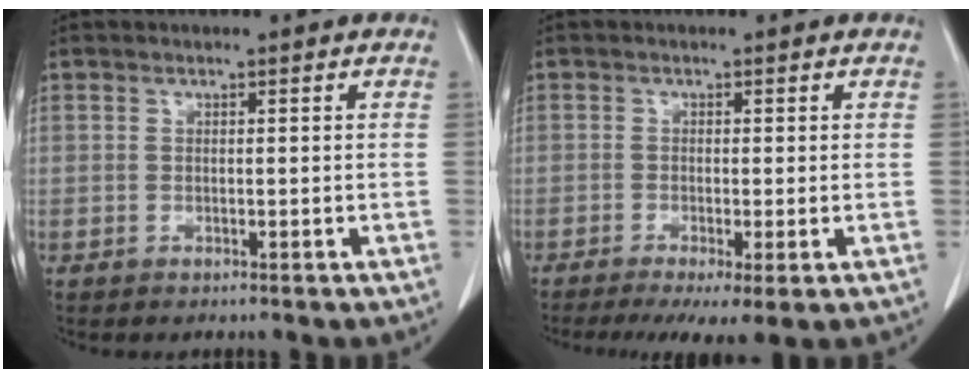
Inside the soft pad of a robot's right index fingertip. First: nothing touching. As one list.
[{"total": 5.9, "force": [-3.3, 1.0, 4.7], "torque": [-0.072, -0.018, -0.056]}]